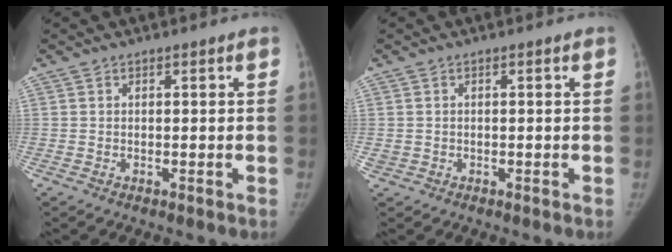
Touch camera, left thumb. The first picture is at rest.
{"total": 0.9, "force": [-0.1, 0.9, 0.2], "torque": [-0.004, 0.002, 0.000]}